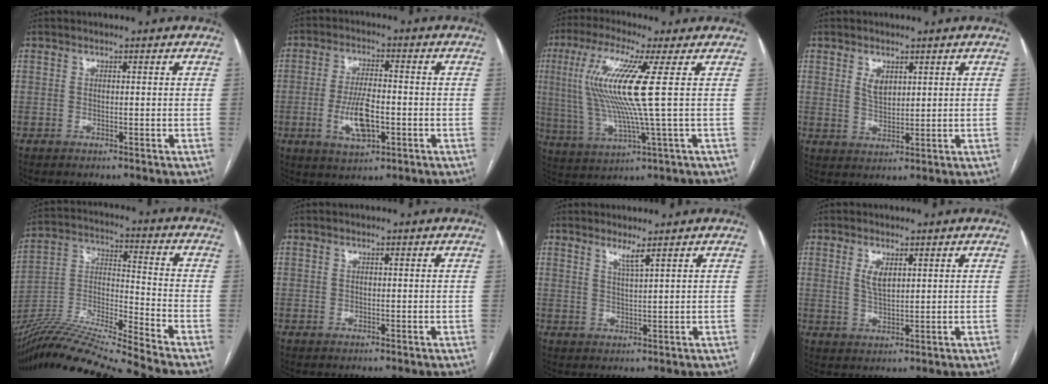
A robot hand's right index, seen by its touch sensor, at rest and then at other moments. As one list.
[{"total": 7.5, "force": [-1.8, 2.6, 6.8], "torque": [-0.140, -0.001, -0.025]}, {"total": 13.2, "force": [2.4, -0.7, 13.0], "torque": [-0.286, -0.001, 0.042]}, {"total": 3.2, "force": [1.5, 1.8, 2.1], "torque": [-0.042, -0.002, 0.034]}, {"total": 19.9, "force": [-18.0, -2.6, 8.2], "torque": [-0.166, -0.009, -0.325]}, {"total": 0.0}, {"total": 2.2, "force": [1.7, -0.6, 1.2], "torque": [-0.030, -0.012, 0.037]}, {"total": 3.2, "force": [1.4, 1.2, 2.6], "torque": [-0.057, -0.002, 0.032]}]